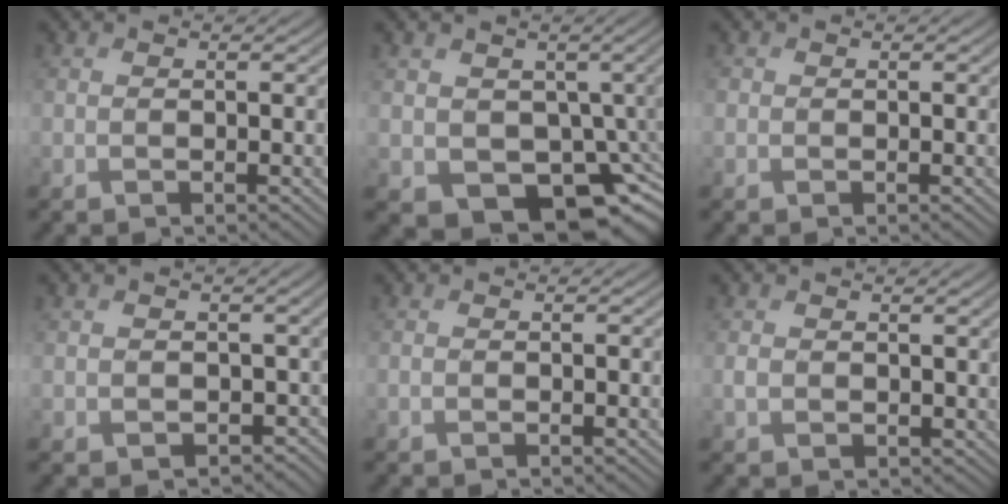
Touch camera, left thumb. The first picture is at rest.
{"total": 10.2, "force": [-2.3, 7.9, 6.0], "torque": [-0.104, -0.043, -0.033]}
{"total": 0.7, "force": [-0.1, 0.7, 0.1], "torque": [0.000, -0.004, -0.007]}
{"total": 5.5, "force": [0.2, 4.8, 2.7], "torque": [-0.060, -0.030, -0.003]}
{"total": 0.5, "force": [-0.3, 0.3, 0.3], "torque": [-0.009, -0.002, -0.004]}
{"total": 2.1, "force": [0.4, 1.8, 1.0], "torque": [-0.030, -0.003, 0.006]}